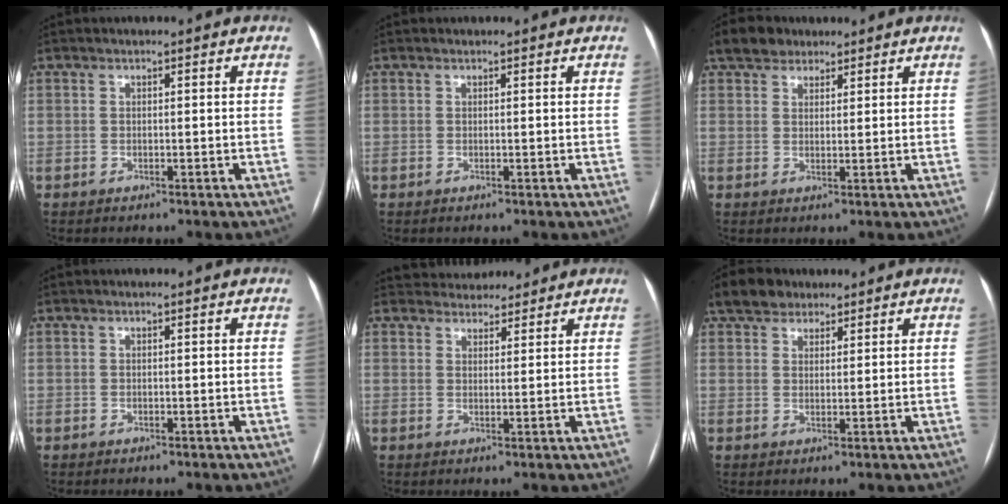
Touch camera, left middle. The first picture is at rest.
{"total": 0.0}
{"total": 4.6, "force": [3.4, 2.8, 1.4], "torque": [-0.029, 0.023, 0.062]}
{"total": 0.0}
{"total": 5.6, "force": [5.2, 1.9, 0.4], "torque": [0.000, 0.016, 0.074]}
{"total": 5.2, "force": [3.9, 3.1, 1.6], "torque": [-0.036, 0.025, 0.073]}